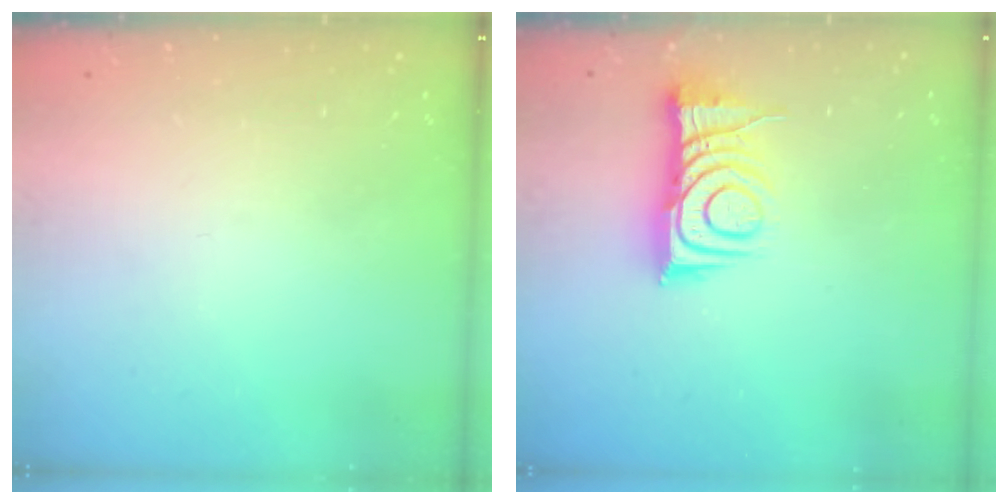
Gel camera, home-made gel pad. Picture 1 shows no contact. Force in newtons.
{"total": 10.0, "press": 10.0, "slide": 0.3}